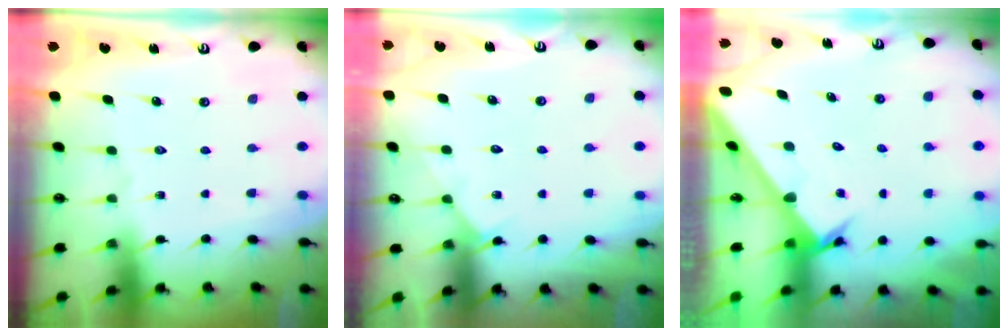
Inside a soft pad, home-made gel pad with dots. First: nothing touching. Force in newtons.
{"total": 2.8, "press": 2.7, "slide": 0.4}
{"total": 2.6, "press": 2.6, "slide": 0.3}